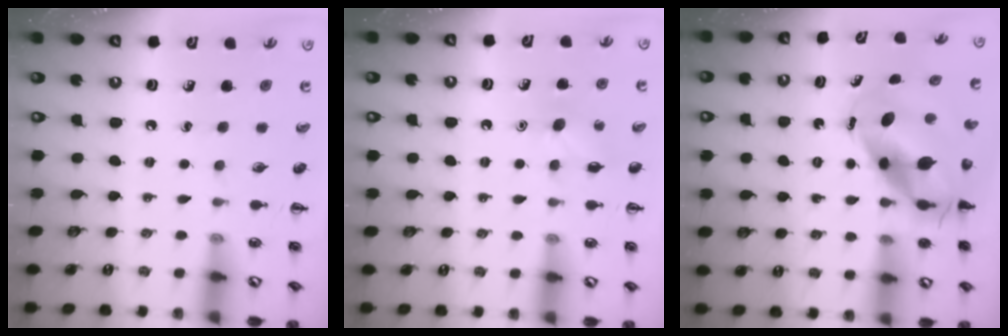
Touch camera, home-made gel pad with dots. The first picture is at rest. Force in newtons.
{"total": 5.3, "press": 5.1, "slide": 1.5}
{"total": 8.8, "press": 8.5, "slide": 2.2}